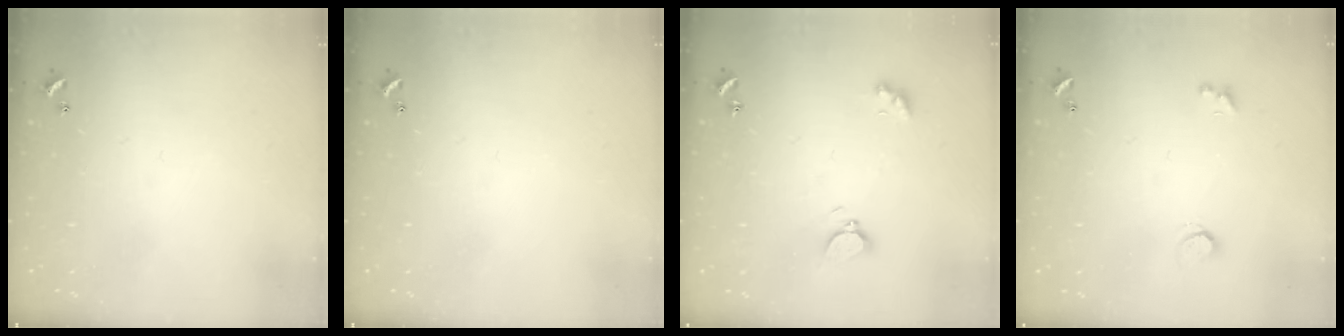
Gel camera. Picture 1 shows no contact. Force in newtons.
{"total": 0.0}
{"total": 3.6, "press": 3.5, "slide": 0.7}
{"total": 1.3, "press": 1.2, "slide": 0.4}